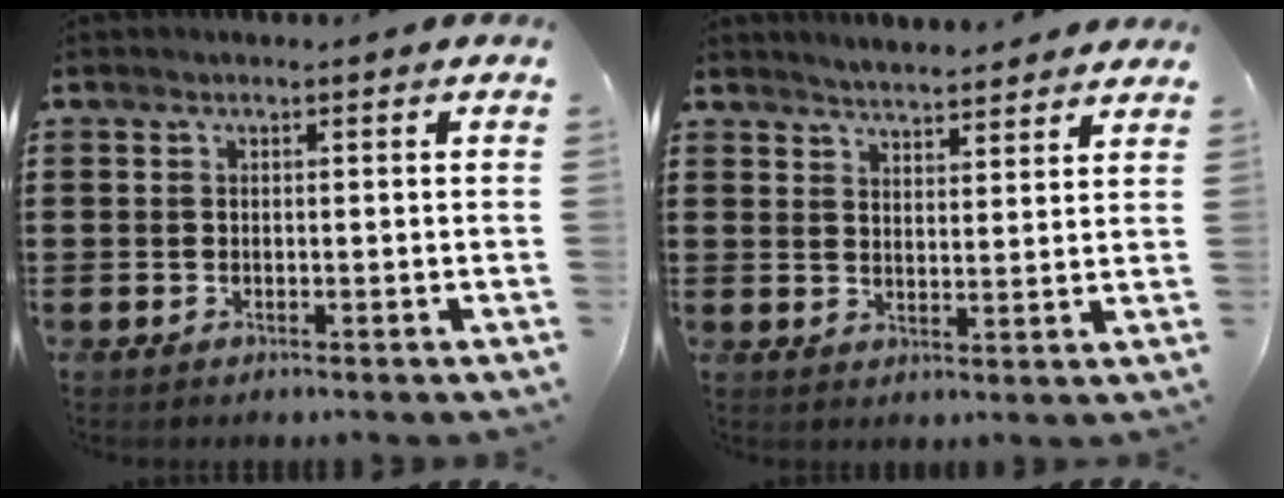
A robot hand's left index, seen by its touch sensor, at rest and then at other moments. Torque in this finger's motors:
{"motor_torque": [0.77, 0.75, 0.08, 0.03]}